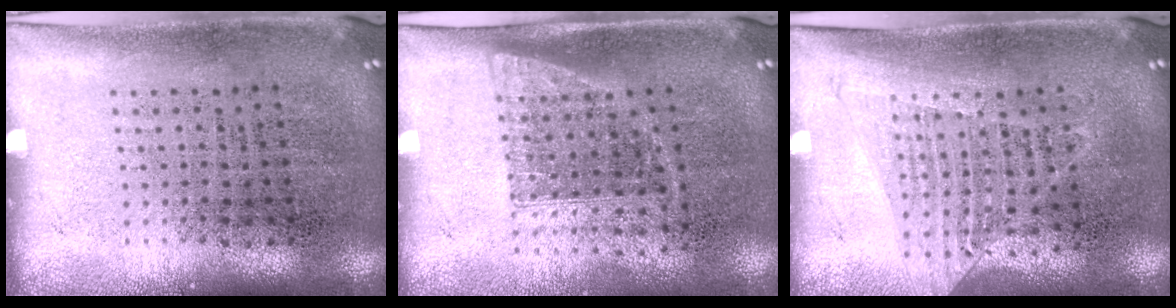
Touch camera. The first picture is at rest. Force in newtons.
{"total": 1.1, "press": 0.9, "slide": 0.6}
{"total": 1.3, "press": 1.2, "slide": 0.4}